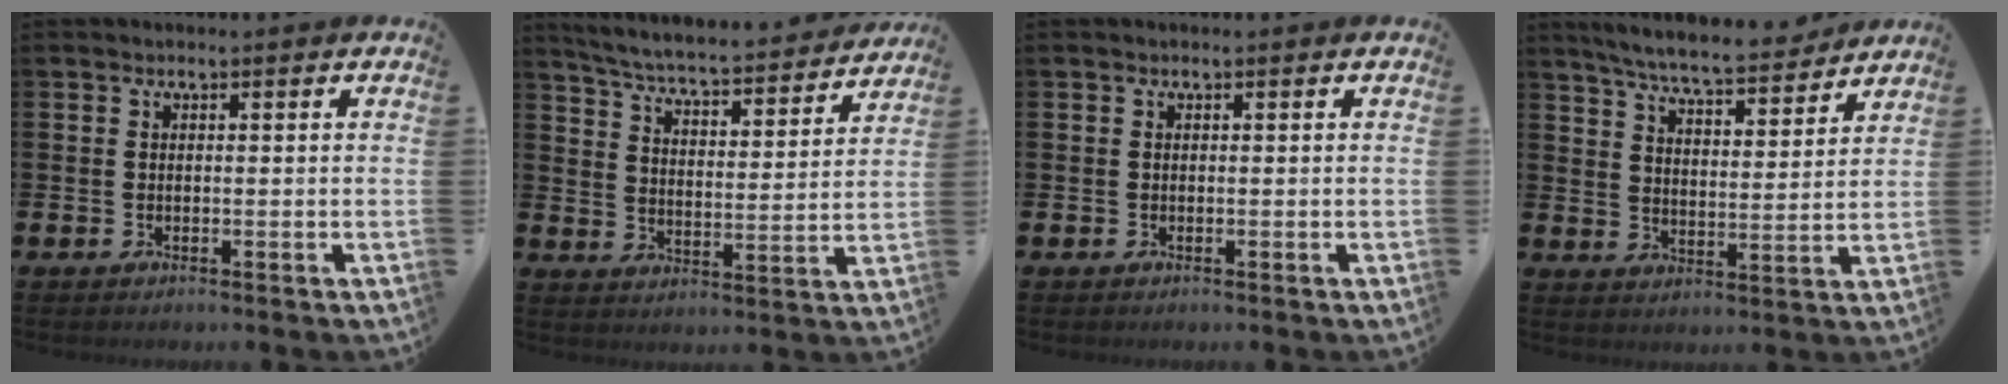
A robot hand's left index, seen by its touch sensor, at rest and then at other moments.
{"total": 6.0, "force": [5.8, 0.3, 1.7], "torque": [-0.063, -0.048, 0.095]}
{"total": 0.0}
{"total": 7.3, "force": [6.9, 0.6, 2.3], "torque": [-0.064, -0.049, 0.117]}